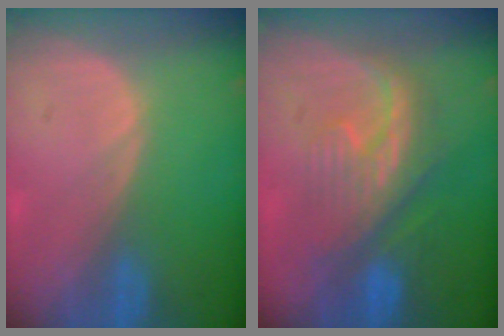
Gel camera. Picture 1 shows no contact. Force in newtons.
{"total": 8.0, "press": 7.9, "slide": 1.1}